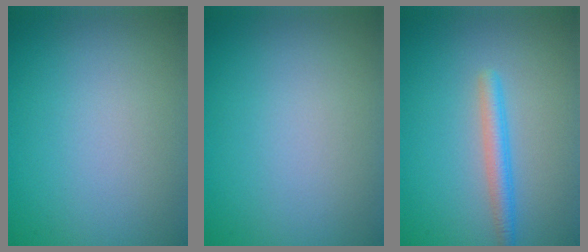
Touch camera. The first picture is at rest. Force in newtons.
{"total": 0.0}
{"total": 2.3, "press": 2.3, "slide": 0.1}